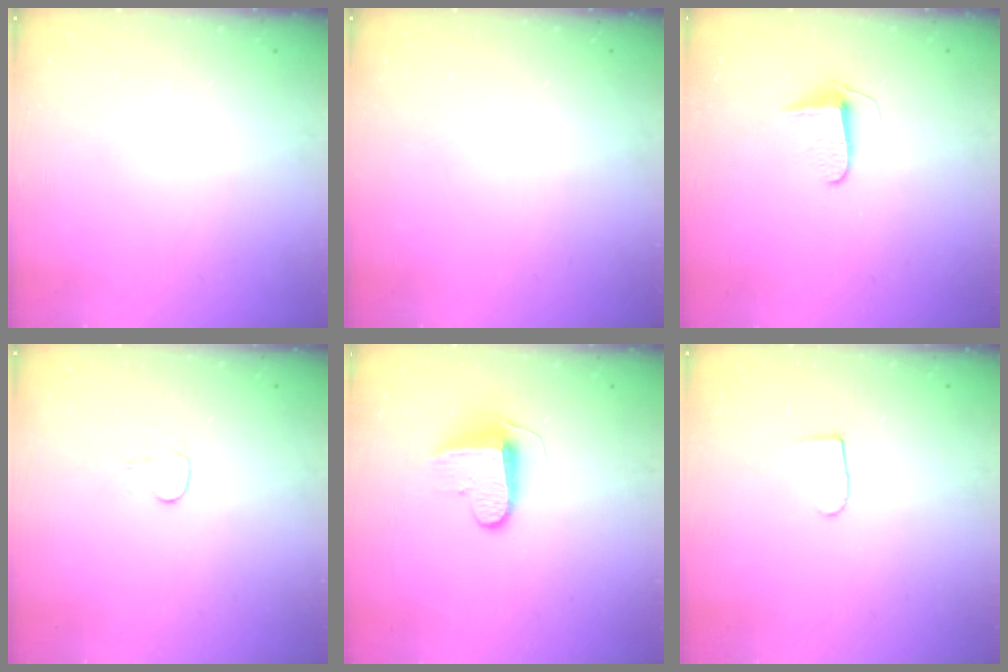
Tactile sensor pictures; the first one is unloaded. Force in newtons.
{"total": 0.0}
{"total": 6.3, "press": 6.2, "slide": 0.5}
{"total": 4.0, "press": 4.0, "slide": 0.4}
{"total": 9.5, "press": 9.5, "slide": 0.8}
{"total": 5.8, "press": 5.8, "slide": 0.7}